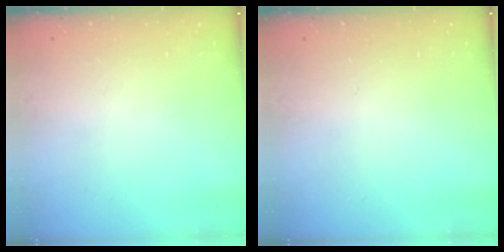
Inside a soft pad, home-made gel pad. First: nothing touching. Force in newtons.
{"total": 0.0}